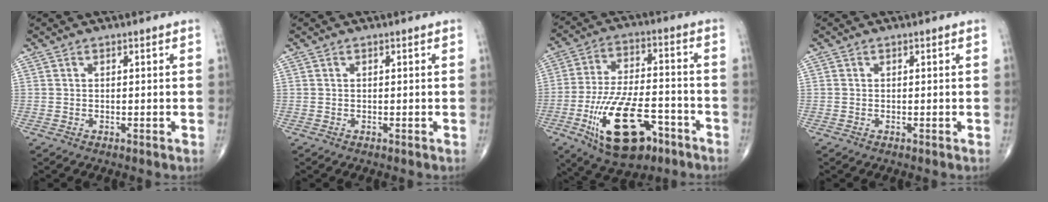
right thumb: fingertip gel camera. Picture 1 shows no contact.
{"total": 0.0}
{"total": 18.9, "force": [-8.2, 8.7, 14.6], "torque": [-0.265, 0.030, -0.133]}
{"total": 0.0}